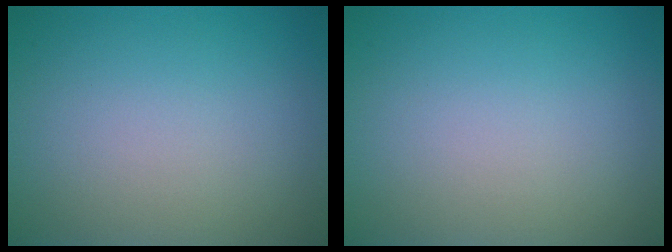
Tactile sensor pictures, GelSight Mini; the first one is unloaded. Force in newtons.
{"total": 0.0}